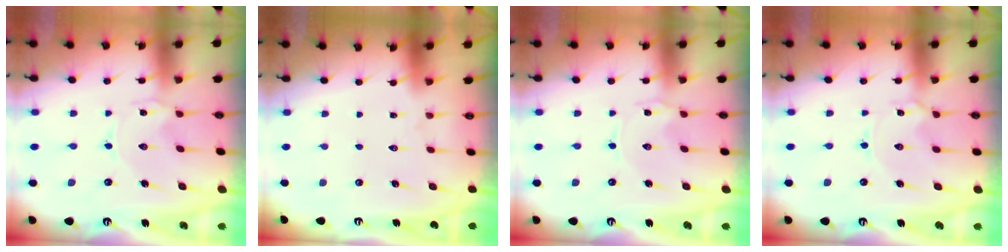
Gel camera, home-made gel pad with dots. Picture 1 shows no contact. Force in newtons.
{"total": 1.6, "press": 1.6, "slide": 0.1}
{"total": 0.0}
{"total": 1.5, "press": 1.5, "slide": 0.1}